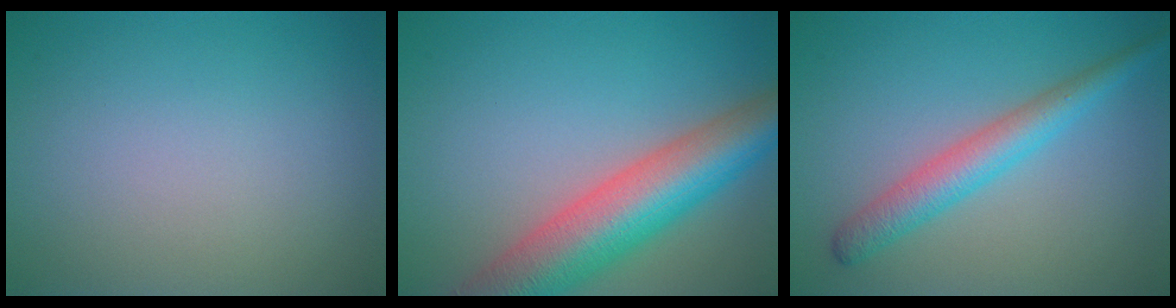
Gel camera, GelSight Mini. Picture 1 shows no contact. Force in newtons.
{"total": 9.9, "press": 9.9, "slide": 0.5}
{"total": 3.7, "press": 3.7, "slide": 0.1}